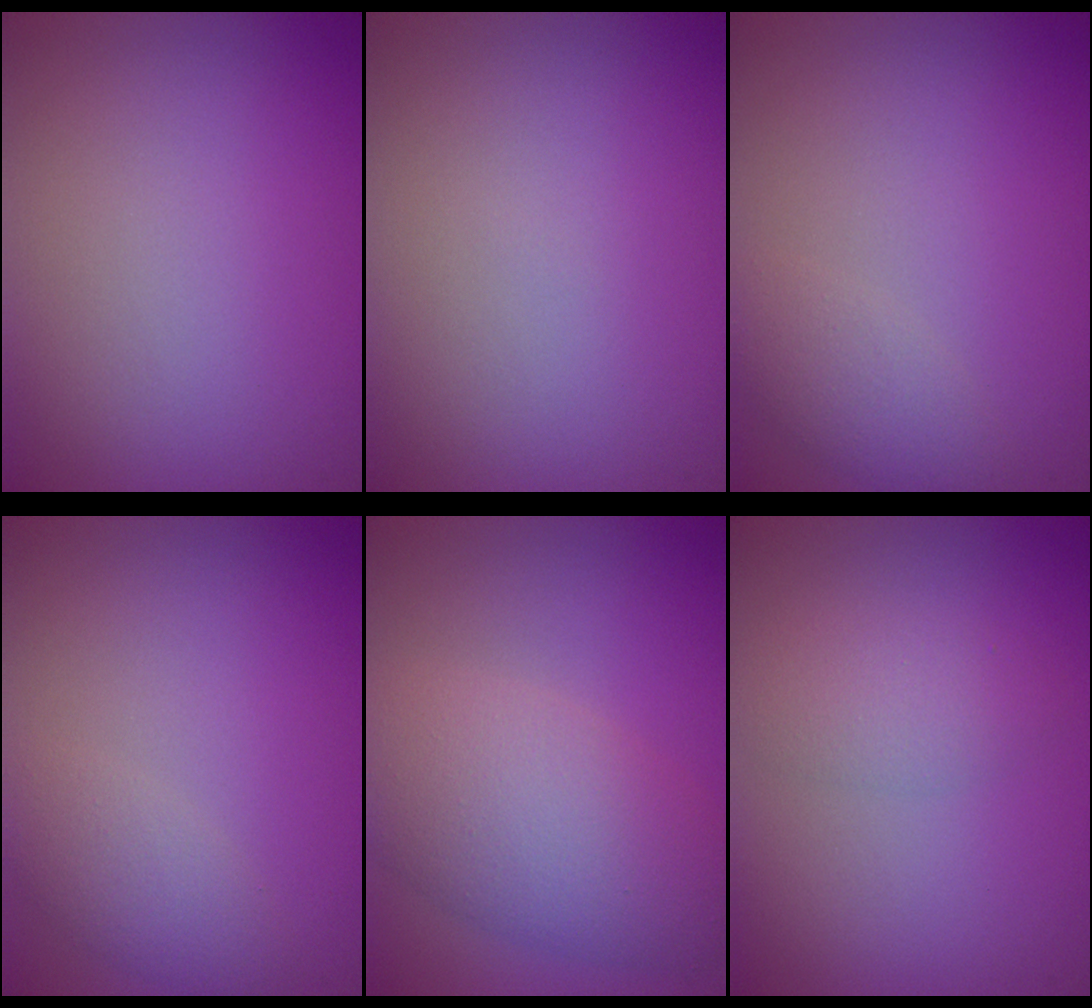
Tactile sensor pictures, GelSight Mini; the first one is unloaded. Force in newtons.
{"total": 0.0}
{"total": 1.9, "press": 1.9, "slide": 0.2}
{"total": 2.0, "press": 2.0, "slide": 0.0}
{"total": 6.6, "press": 6.6, "slide": 0.4}
{"total": 2.3, "press": 2.3, "slide": 0.1}